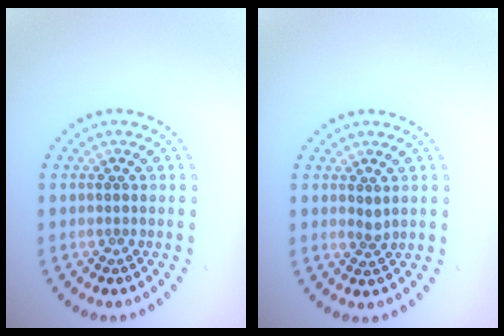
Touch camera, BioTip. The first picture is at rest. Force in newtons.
{"total": 0.9, "press": 0.6, "slide": 0.6}